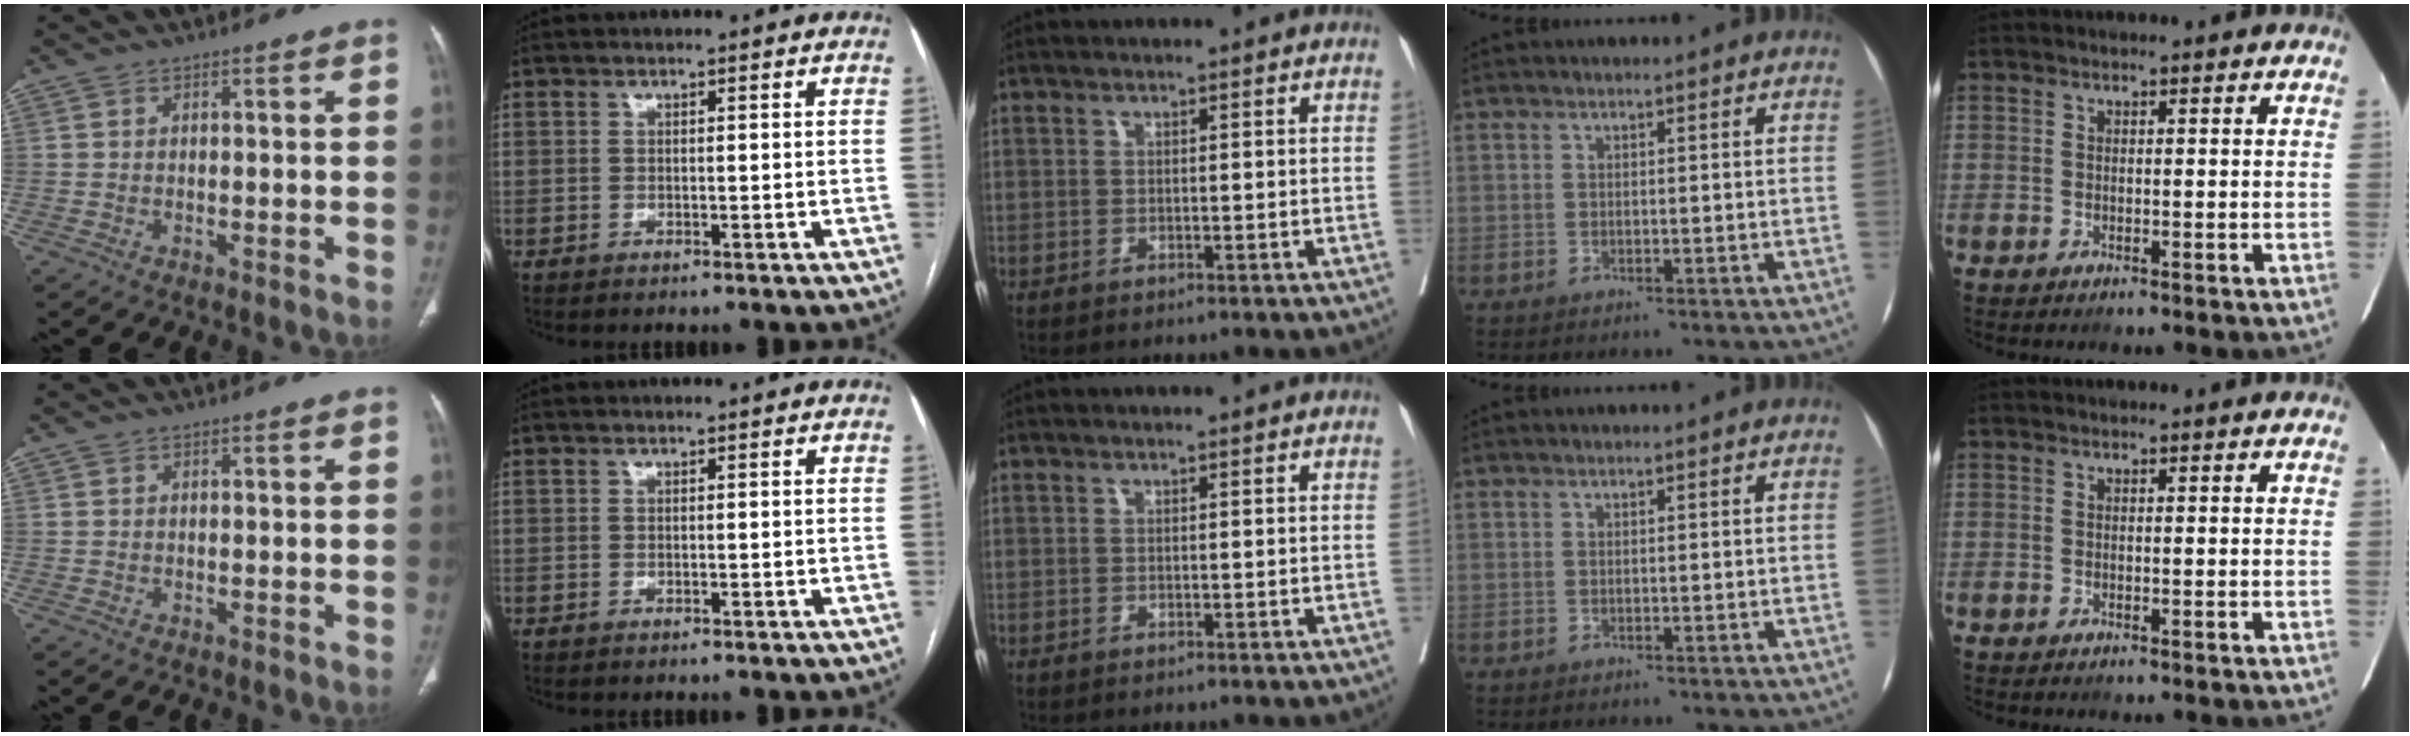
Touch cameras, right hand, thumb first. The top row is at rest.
{}